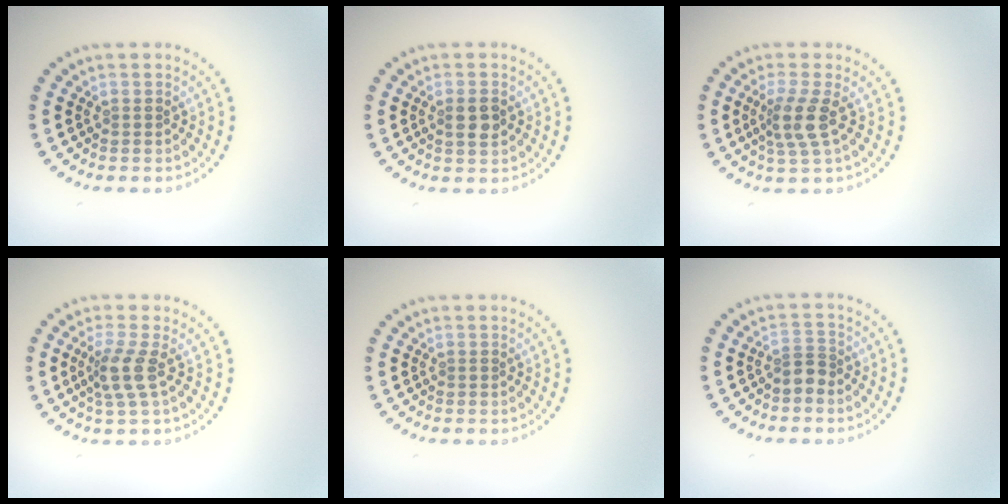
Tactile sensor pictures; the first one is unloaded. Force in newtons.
{"total": 2.0, "press": 1.9, "slide": 0.4}
{"total": 2.8, "press": 2.3, "slide": 1.7}
{"total": 2.7, "press": 2.0, "slide": 1.8}
{"total": 0.0}
{"total": 1.8, "press": 1.5, "slide": 1.1}